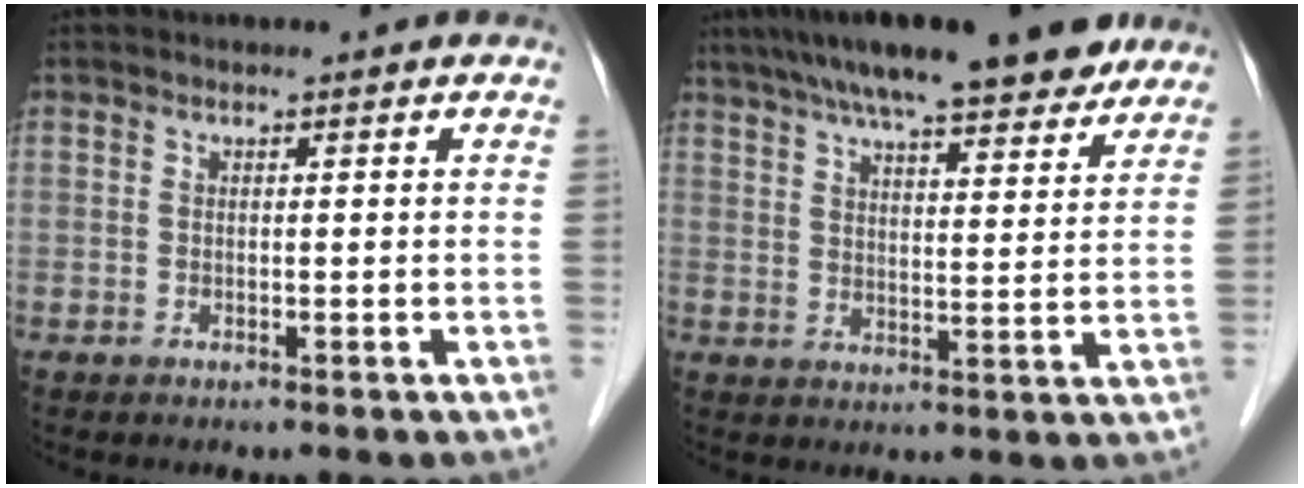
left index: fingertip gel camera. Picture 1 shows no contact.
{"total": 18.9, "force": [15.1, 3.4, 10.8], "torque": [-0.177, 0.036, 0.217]}